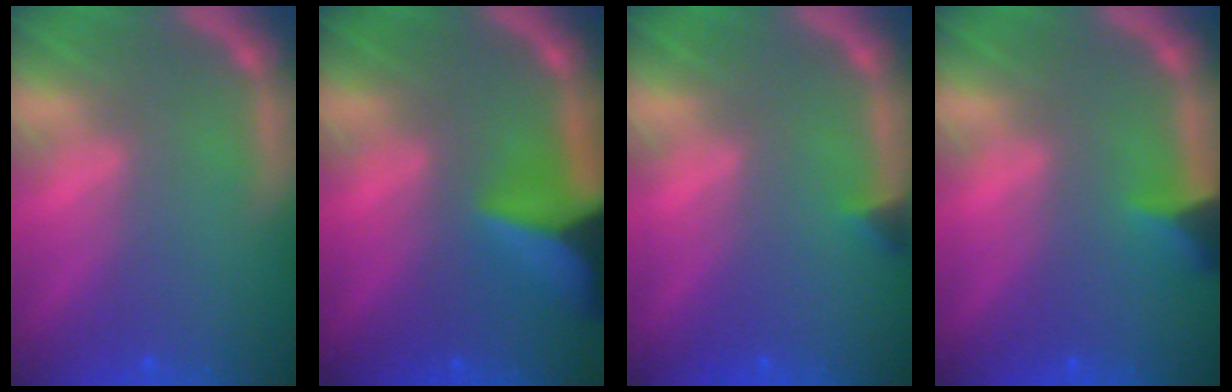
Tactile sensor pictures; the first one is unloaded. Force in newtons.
{"total": 8.4}
{"total": 0.9}
{"total": 2.4}